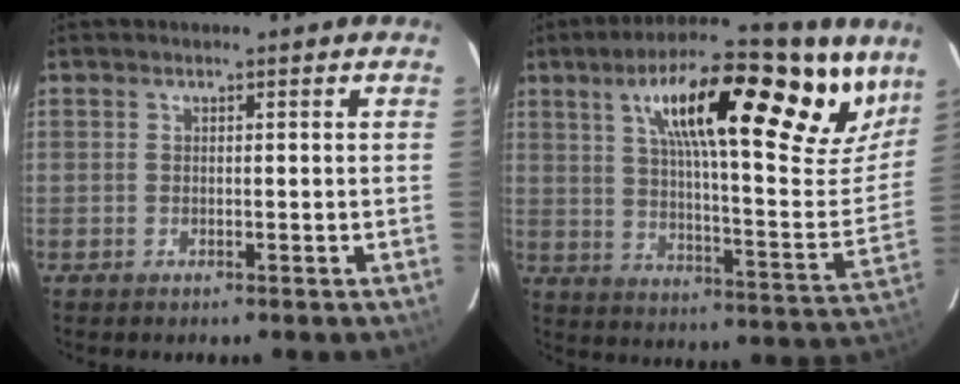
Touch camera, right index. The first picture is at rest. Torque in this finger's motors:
{"motor_torque": [1.30, 0.83, 1.05, 0.21]}